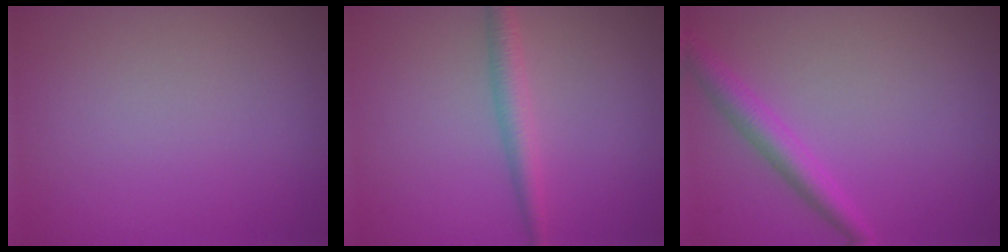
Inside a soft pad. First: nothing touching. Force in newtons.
{"total": 2.3, "press": 2.3, "slide": 0.0}
{"total": 2.8, "press": 2.8, "slide": 0.1}